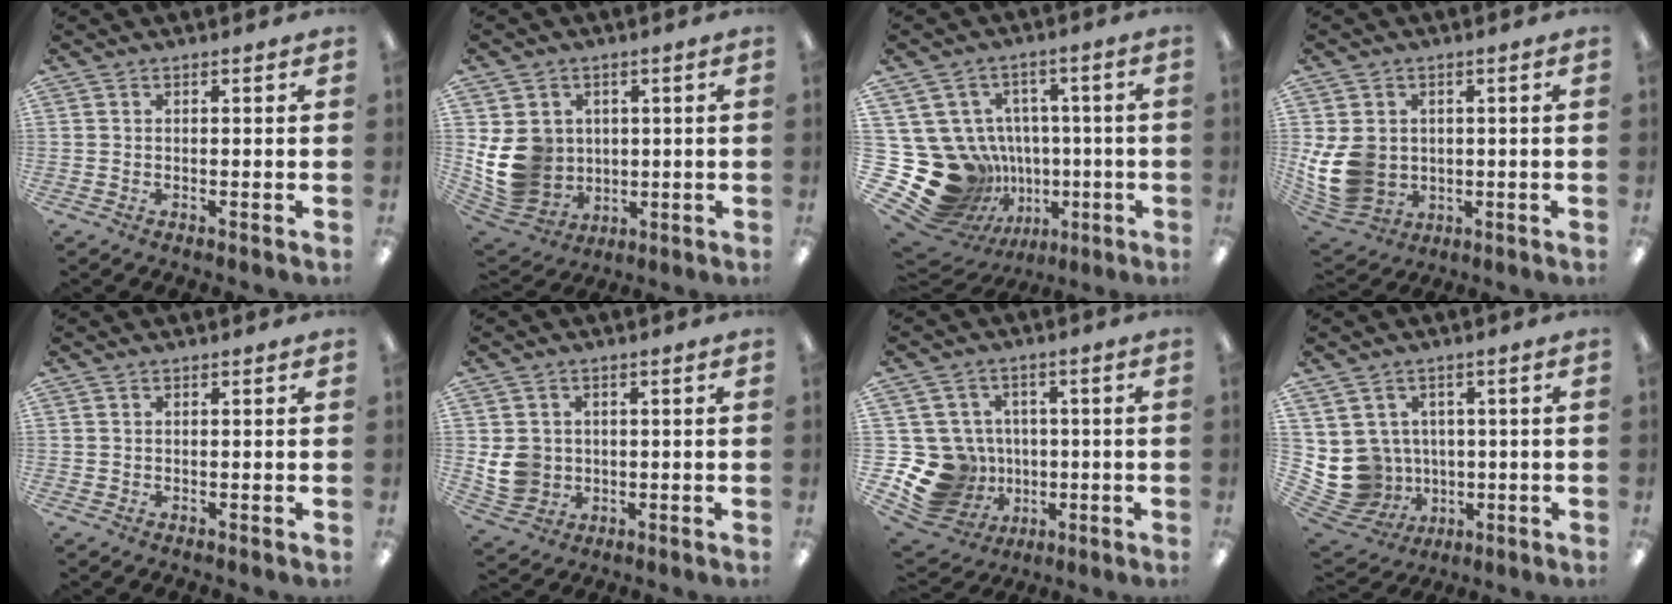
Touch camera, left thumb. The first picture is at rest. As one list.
[{"total": 12.0, "force": [1.0, 10.8, 5.2], "torque": [-0.129, -0.007, 0.031]}, {"total": 22.1, "force": [-3.4, 19.4, 9.9], "torque": [-0.206, -0.012, 0.007]}, {"total": 11.5, "force": [0.1, 9.7, 6.2], "torque": [-0.155, -0.002, 0.008]}, {"total": 0.0}, {"total": 6.3, "force": [0.4, 6.0, 2.1], "torque": [-0.048, 0.007, 0.011]}, {"total": 15.9, "force": [-2.5, 14.6, 6.0], "torque": [-0.149, 0.007, -0.017]}, {"total": 8.9, "force": [0.4, 8.7, 2.0], "torque": [-0.089, -0.012, 0.020]}]